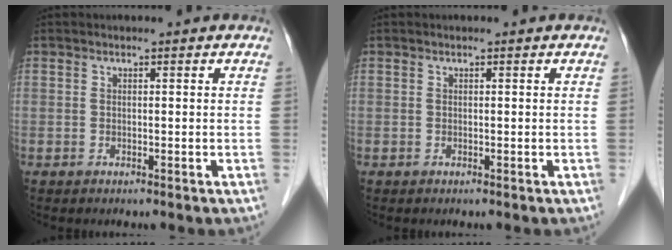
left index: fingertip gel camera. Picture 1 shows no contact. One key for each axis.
{"total": 0.0}